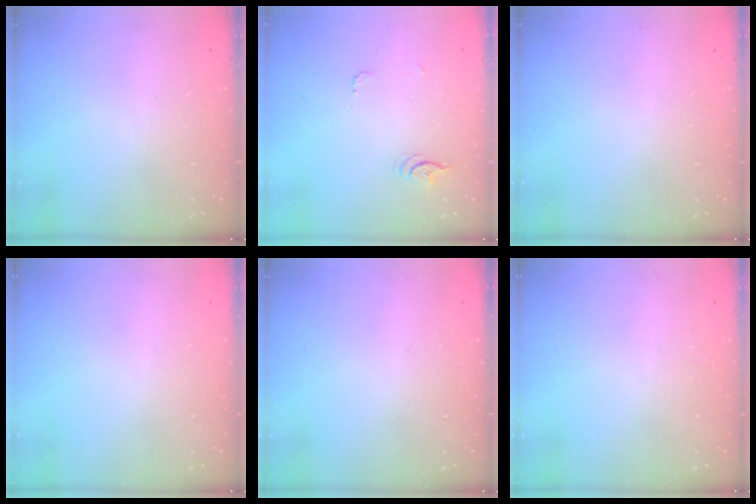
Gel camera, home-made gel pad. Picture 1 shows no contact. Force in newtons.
{"total": 3.9, "press": 3.6, "slide": 1.7}
{"total": 0.0}
{"total": 0.0}
{"total": 0.0}
{"total": 0.0}